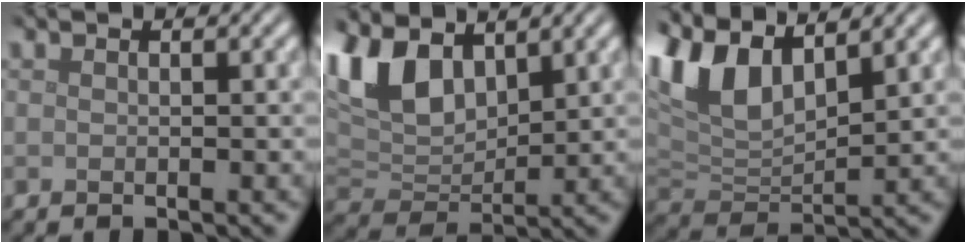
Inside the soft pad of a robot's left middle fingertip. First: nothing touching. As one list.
[{"total": 7.4, "force": [3.7, 4.1, 4.9], "torque": [-0.115, 0.004, 0.067]}, {"total": 8.3, "force": [4.4, 3.9, 5.8], "torque": [-0.133, 0.011, 0.080]}]